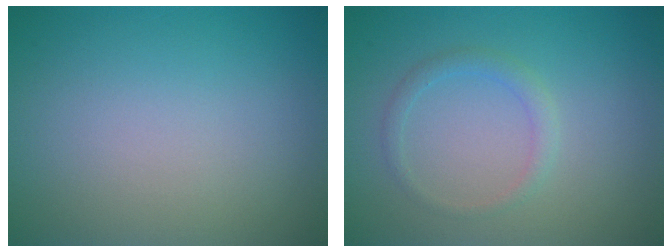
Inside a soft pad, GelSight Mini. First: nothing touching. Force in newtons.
{"total": 1.4, "press": 1.4, "slide": 0.1}